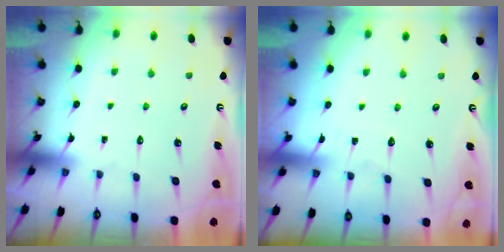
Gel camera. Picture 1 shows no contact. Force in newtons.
{"total": 2.9, "press": 2.9, "slide": 0.3}